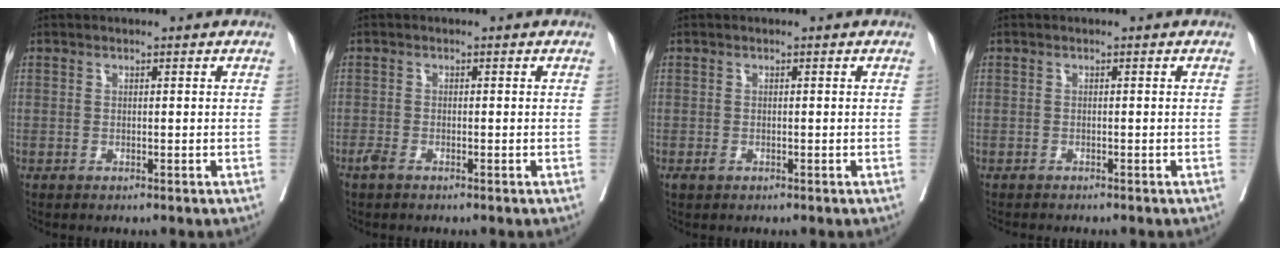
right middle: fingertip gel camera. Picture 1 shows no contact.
{"total": 1.2, "force": [-0.9, 0.3, 0.7], "torque": [-0.021, -0.003, -0.019]}
{"total": 0.7, "force": [-0.4, 0.4, 0.4], "torque": [-0.011, -0.001, -0.004]}
{"total": 3.2, "force": [-2.9, 0.5, 1.3], "torque": [-0.019, -0.006, -0.038]}